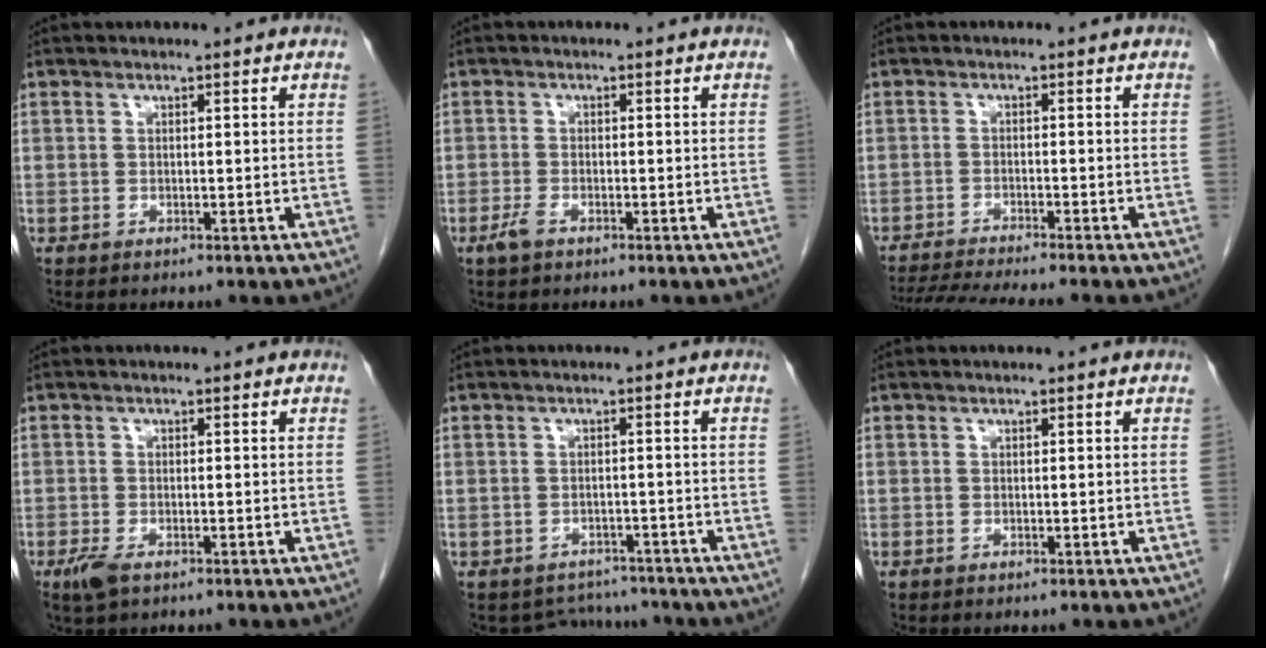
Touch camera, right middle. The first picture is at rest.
{"total": 1.9, "force": [-1.2, 0.7, 1.3], "torque": [-0.033, -0.001, -0.024]}
{"total": 9.7, "force": [-8.7, -1.0, 4.3], "torque": [-0.060, -0.017, -0.138]}
{"total": 2.9, "force": [-1.7, 1.2, 2.0], "torque": [-0.047, -0.004, -0.027]}
{"total": 5.5, "force": [-5.1, 1.9, -0.8], "torque": [0.011, 0.018, -0.064]}
{"total": 0.0}